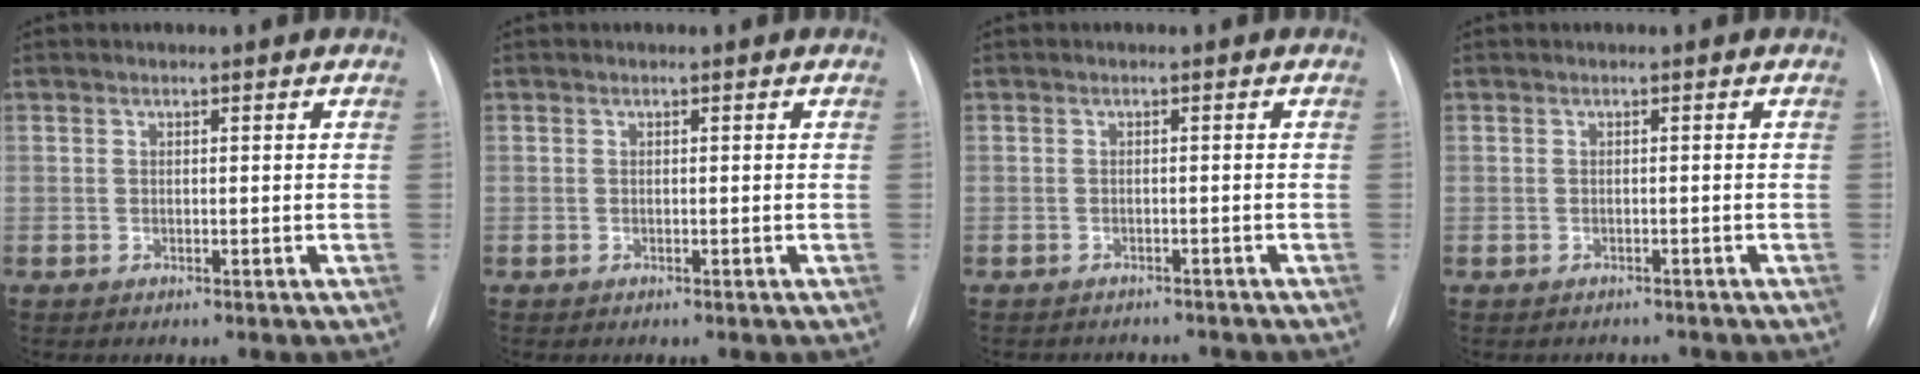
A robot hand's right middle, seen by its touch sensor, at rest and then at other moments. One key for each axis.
{"total": 0.0}
{"total": 4.2, "fx": -4.0, "fy": 1.4, "fz": 0.3, "tx": 0.002, "ty": 0.002, "tz": -0.045}
{"total": 2.2, "fx": -2.1, "fy": 0.9, "fz": -0.1, "tx": 0.002, "ty": -0.001, "tz": -0.026}